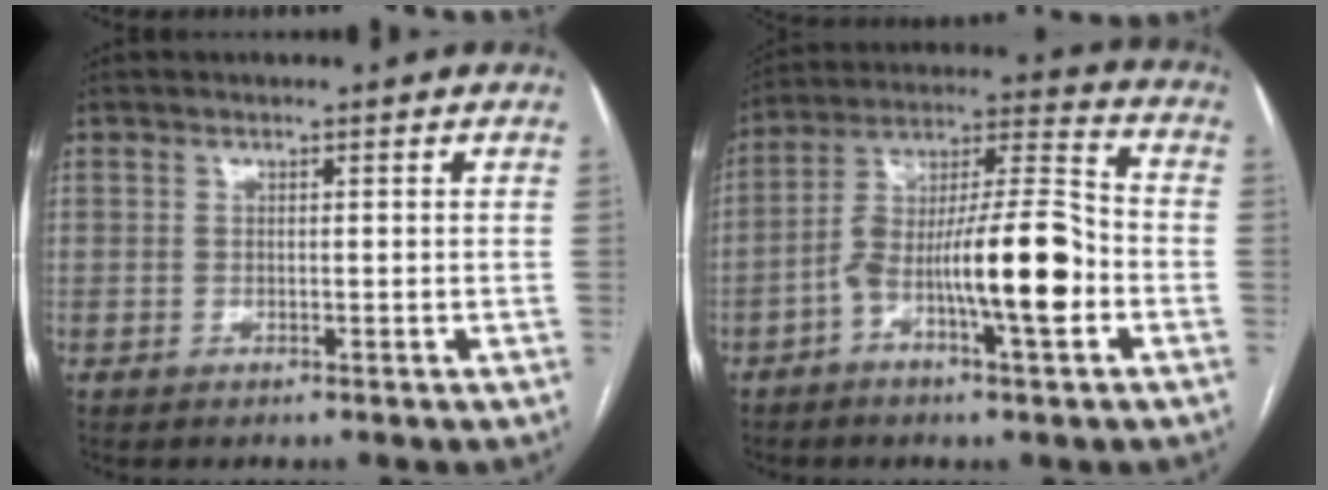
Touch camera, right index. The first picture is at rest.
{"total": 15.0, "force": [-4.9, 2.2, 14.0], "torque": [-0.248, 0.018, -0.083]}